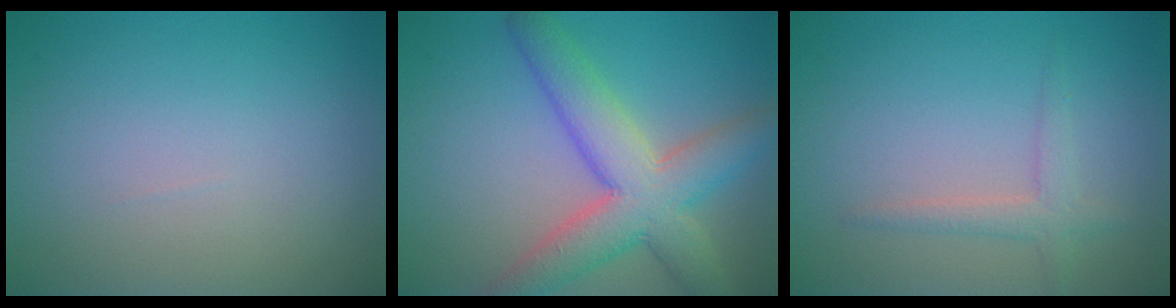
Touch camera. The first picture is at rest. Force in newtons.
{"total": 7.6, "press": 7.6, "slide": 0.6}
{"total": 1.9, "press": 1.9, "slide": 0.1}